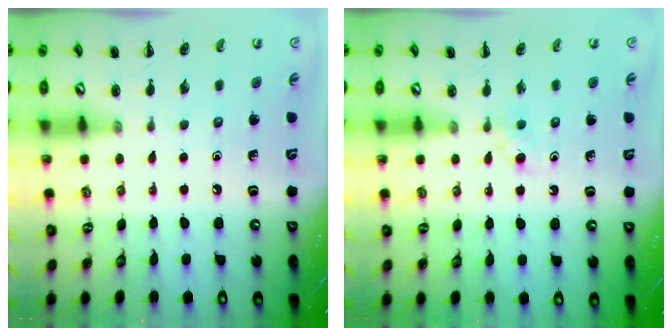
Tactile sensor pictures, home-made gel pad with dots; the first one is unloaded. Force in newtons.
{"total": 2.6, "press": 2.3, "slide": 1.2}